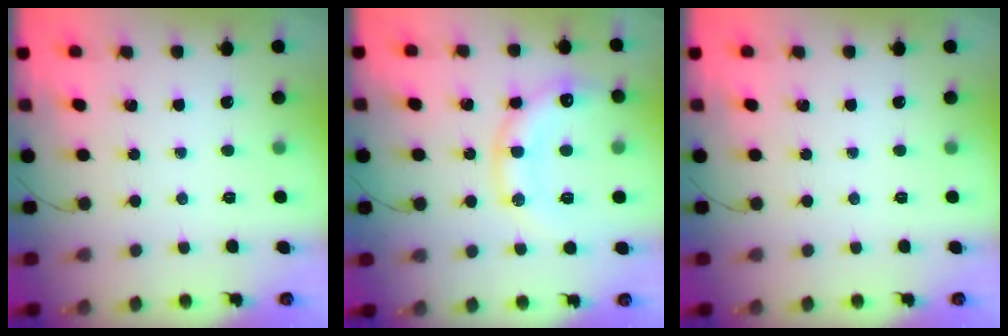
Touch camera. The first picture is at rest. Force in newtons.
{"total": 14.7, "press": 14.6, "slide": 1.5}
{"total": 0.0}